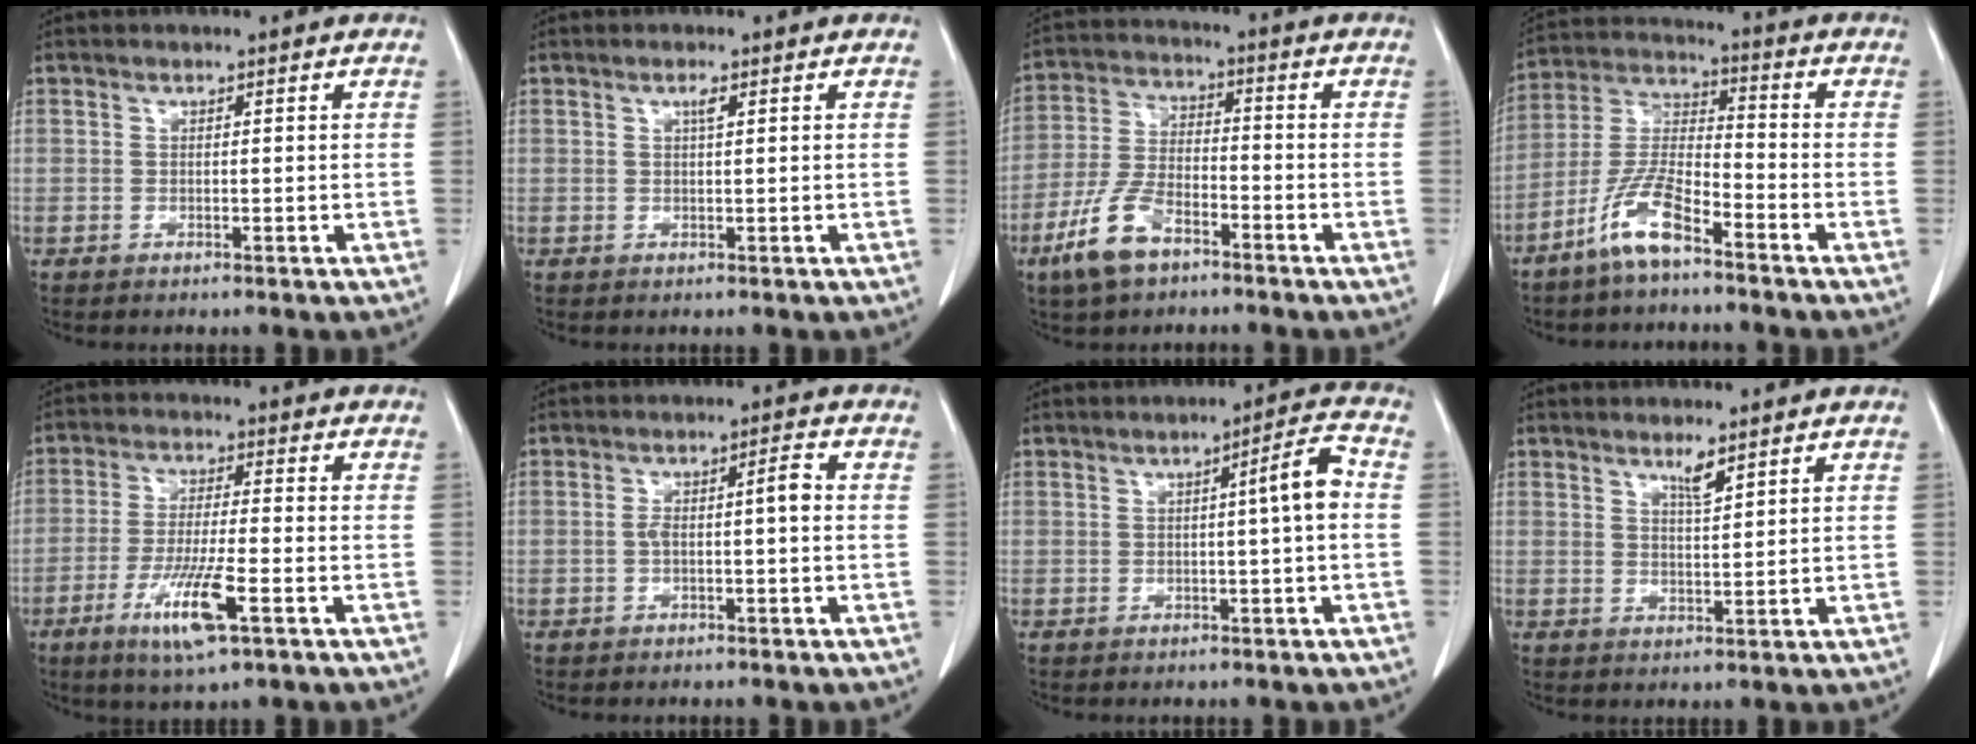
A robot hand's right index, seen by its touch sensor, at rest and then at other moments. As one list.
[{"total": 1.1, "force": [0.5, 0.1, 1.0], "torque": [-0.019, 0.001, 0.008]}, {"total": 9.3, "force": [-5.7, 3.9, 6.2], "torque": [-0.145, -0.002, -0.112]}, {"total": 9.2, "force": [-6.1, 1.8, 6.7], "torque": [-0.149, -0.007, -0.128]}, {"total": 9.2, "force": [-4.2, 0.7, 8.1], "torque": [-0.155, -0.021, -0.073]}, {"total": 3.6, "force": [-0.2, 0.5, 3.5], "torque": [-0.064, 0.014, -0.001]}, {"total": 4.6, "force": [0.0, -0.2, 4.6], "torque": [-0.066, 0.009, 0.000]}, {"total": 2.6, "force": [1.9, 0.1, 1.8], "torque": [-0.035, -0.006, 0.036]}]